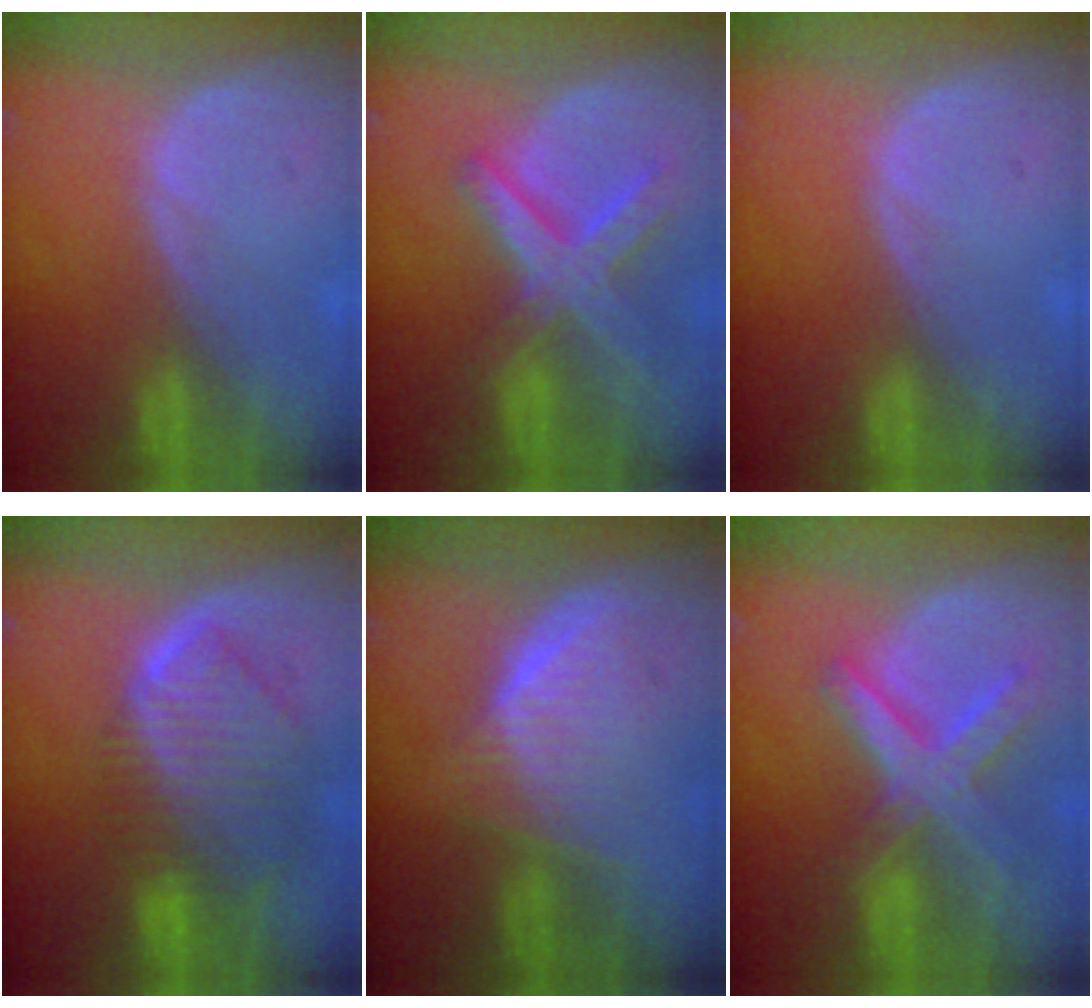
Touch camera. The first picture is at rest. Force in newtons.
{"total": 8.3, "press": 7.1, "slide": 4.3}
{"total": 0.0}
{"total": 10.1, "press": 8.6, "slide": 5.2}
{"total": 5.9, "press": 5.9, "slide": 0.6}
{"total": 8.4, "press": 7.2, "slide": 4.4}